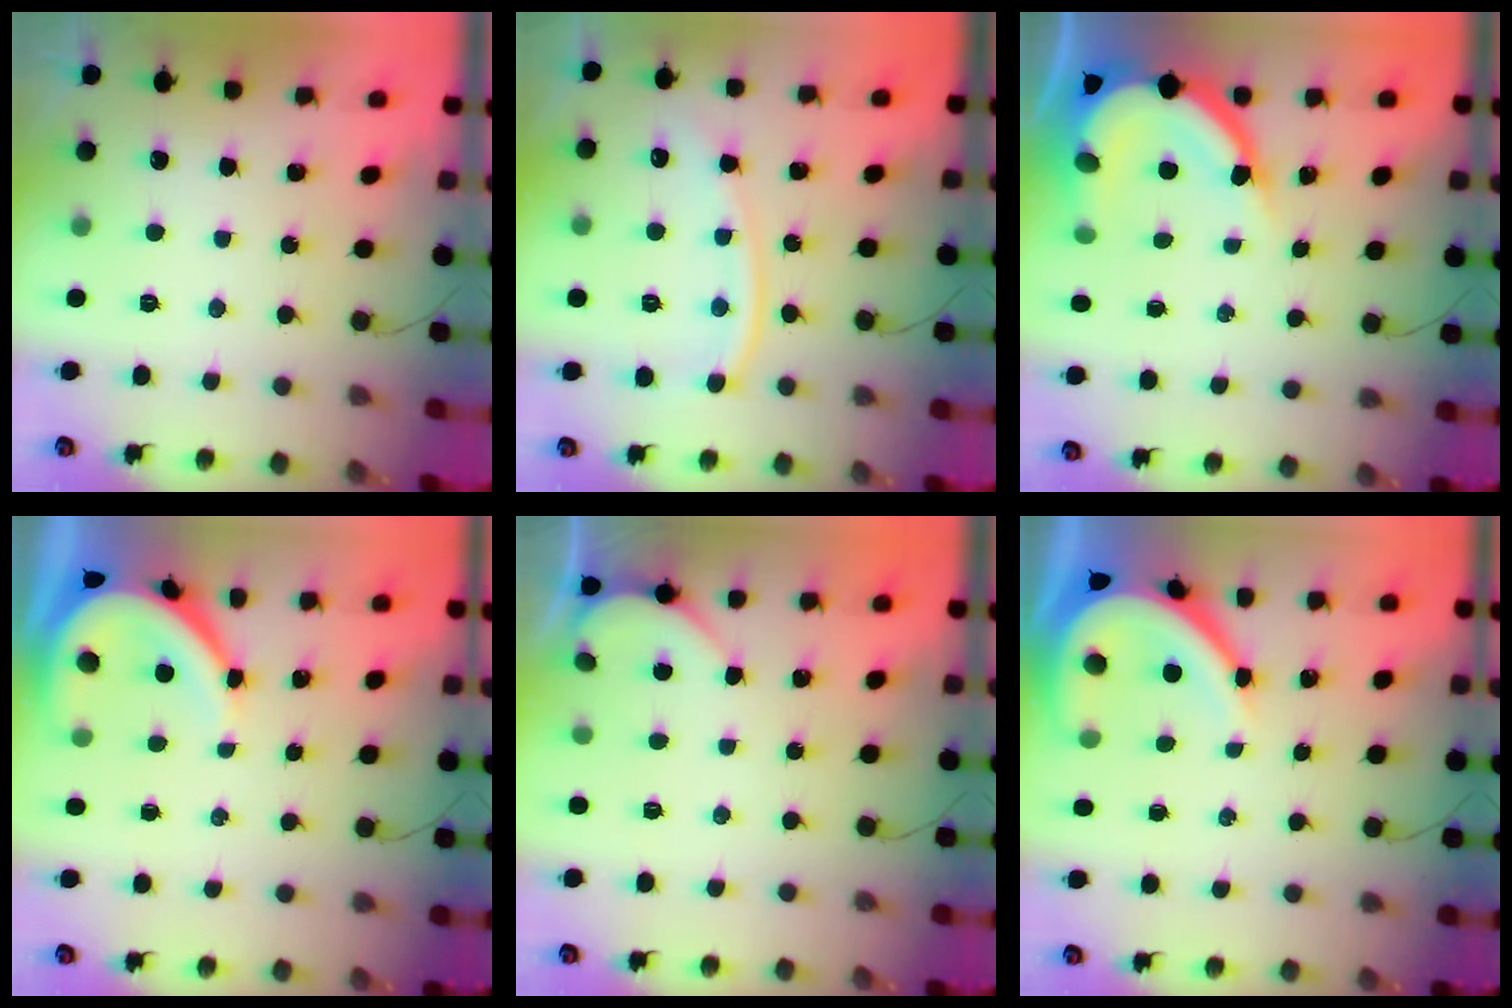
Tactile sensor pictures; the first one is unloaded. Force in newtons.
{"total": 12.4, "press": 12.3, "slide": 1.0}
{"total": 14.3, "press": 14.2, "slide": 1.5}
{"total": 9.3, "press": 9.3, "slide": 0.9}
{"total": 1.9, "press": 1.9, "slide": 0.1}
{"total": 11.2, "press": 11.1, "slide": 1.4}